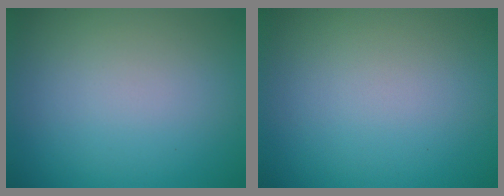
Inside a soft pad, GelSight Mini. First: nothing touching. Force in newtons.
{"total": 0.0}